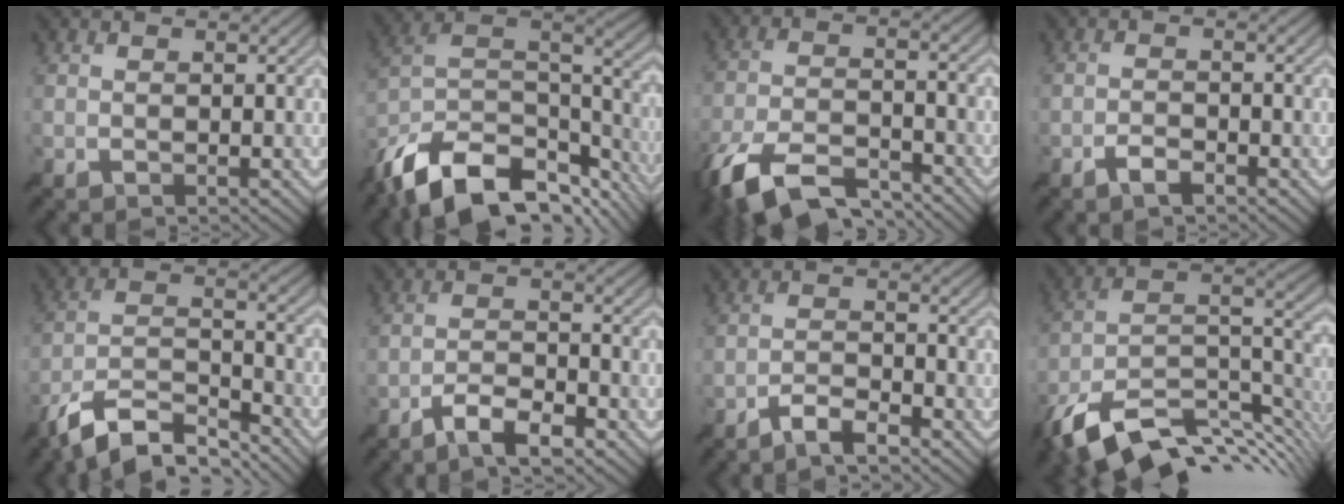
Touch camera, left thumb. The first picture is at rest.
{"total": 16.8, "force": [-11.0, 8.0, 9.7], "torque": [-0.239, -0.029, -0.170]}
{"total": 12.3, "force": [-8.9, 4.7, 7.1], "torque": [-0.162, -0.013, -0.170]}
{"total": 1.9, "force": [-1.2, 0.6, 1.3], "torque": [-0.025, 0.005, -0.025]}
{"total": 10.9, "force": [-8.2, 3.5, 6.2], "torque": [-0.118, 0.003, -0.162]}
{"total": 4.6, "force": [-3.3, 1.0, 3.0], "torque": [-0.061, 0.007, -0.065]}
{"total": 3.4, "force": [-2.7, 0.5, 2.0], "torque": [-0.042, 0.006, -0.057]}
{"total": 14.3, "force": [-8.1, 6.3, 10.0], "torque": [-0.229, -0.012, -0.135]}